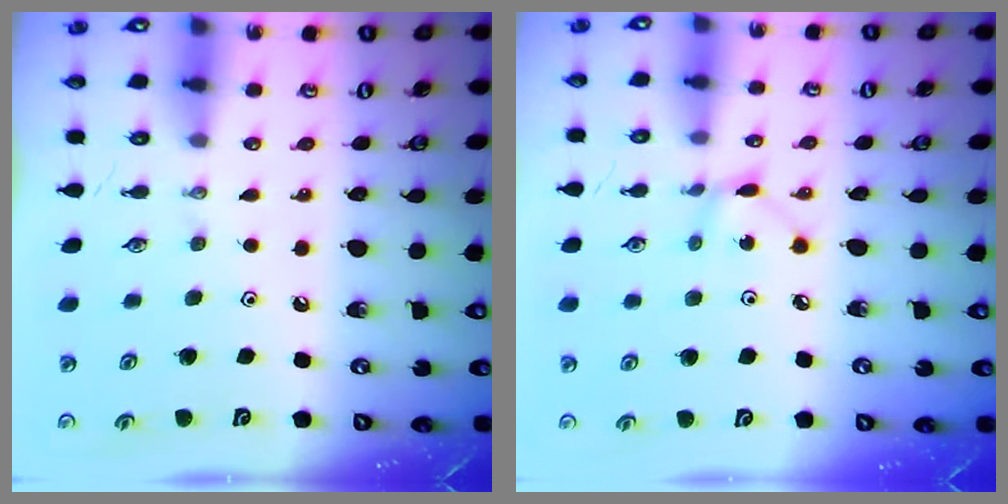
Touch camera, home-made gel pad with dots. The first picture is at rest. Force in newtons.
{"total": 2.5, "press": 2.5, "slide": 0.1}